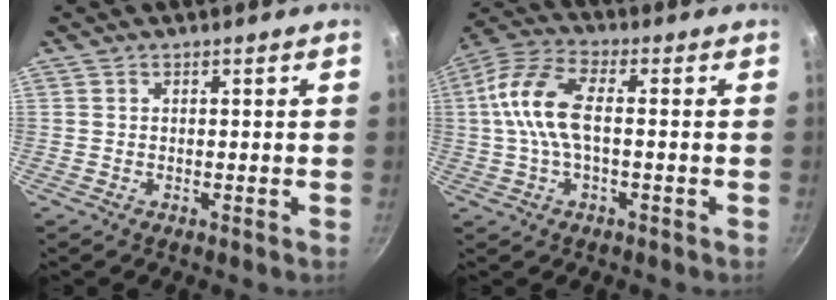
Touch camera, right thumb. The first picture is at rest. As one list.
[{"total": 11.4, "force": [0.0, 5.4, 10.0], "torque": [-0.213, 0.028, -0.015]}]